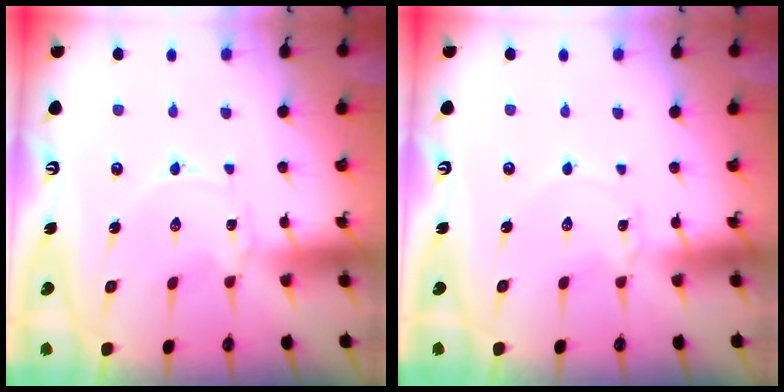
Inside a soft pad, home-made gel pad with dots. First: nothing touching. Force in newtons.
{"total": 0.8, "press": 0.8, "slide": 0.1}